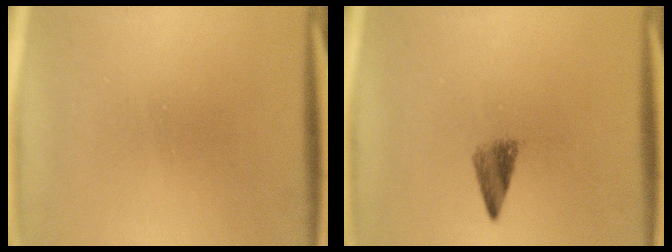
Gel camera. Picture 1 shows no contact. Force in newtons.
{"total": 2.7}